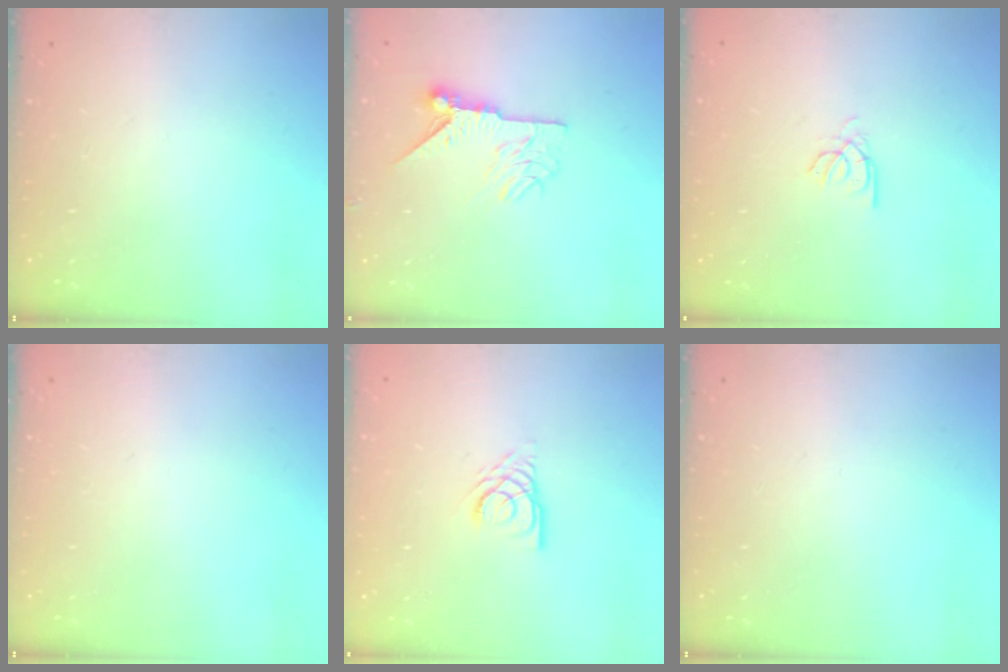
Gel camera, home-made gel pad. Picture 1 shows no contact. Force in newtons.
{"total": 11.4, "press": 11.4, "slide": 0.8}
{"total": 2.3, "press": 2.3, "slide": 0.2}
{"total": 0.0}
{"total": 4.5, "press": 4.4, "slide": 0.4}
{"total": 0.0}